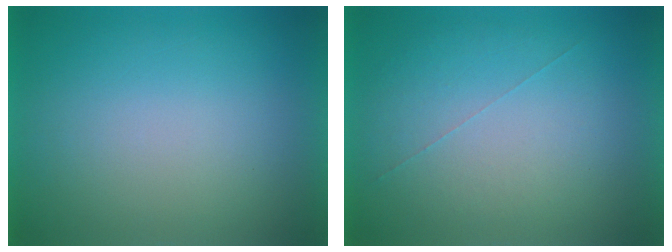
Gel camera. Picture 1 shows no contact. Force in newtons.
{"total": 1.0}